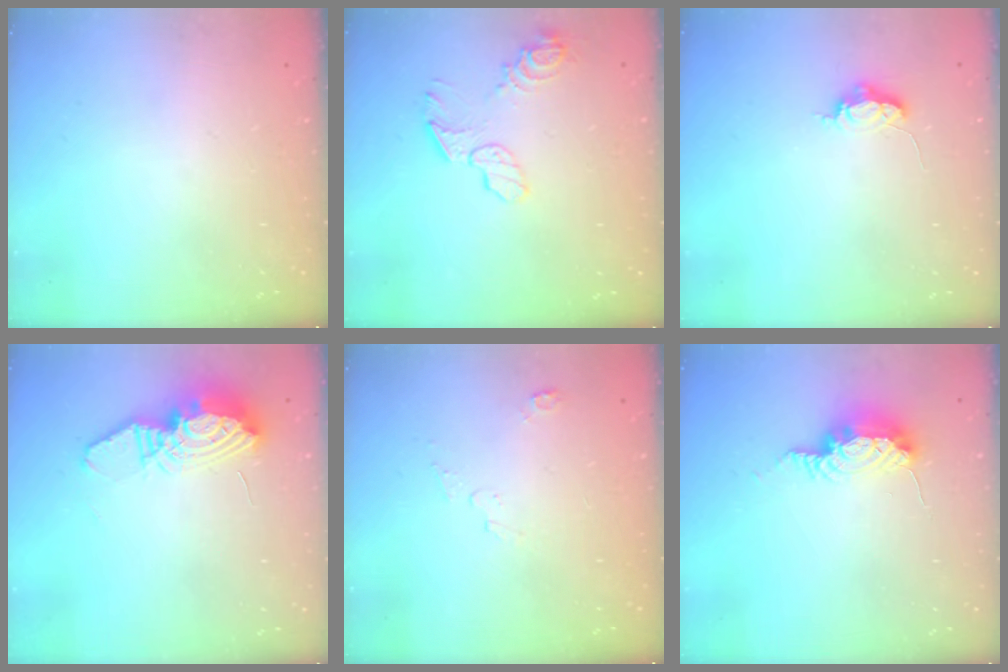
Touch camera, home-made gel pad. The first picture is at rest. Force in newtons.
{"total": 9.1, "press": 9.1, "slide": 0.3}
{"total": 5.3, "press": 5.3, "slide": 0.5}
{"total": 13.1, "press": 13.0, "slide": 1.1}
{"total": 2.4, "press": 2.4, "slide": 0.3}
{"total": 15.2, "press": 10.8, "slide": 10.7}